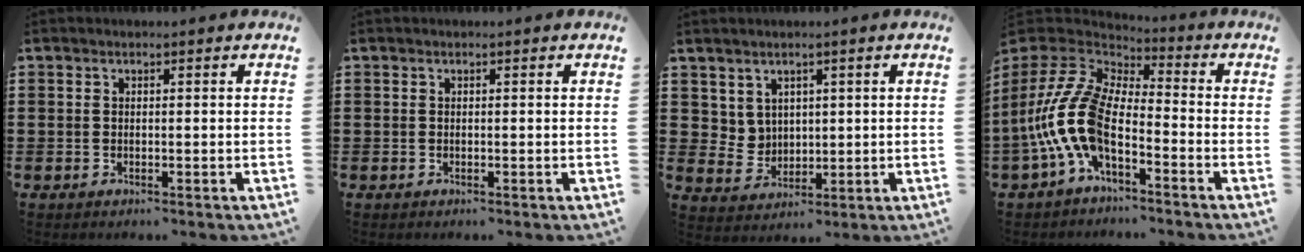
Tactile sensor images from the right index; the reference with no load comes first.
{"total": 0.0}
{"total": 4.0, "force": [2.8, 2.9, 0.5], "torque": [-0.024, 0.001, 0.053]}
{"total": 12.1, "force": [-3.5, 6.0, 9.9], "torque": [-0.253, -0.014, -0.079]}